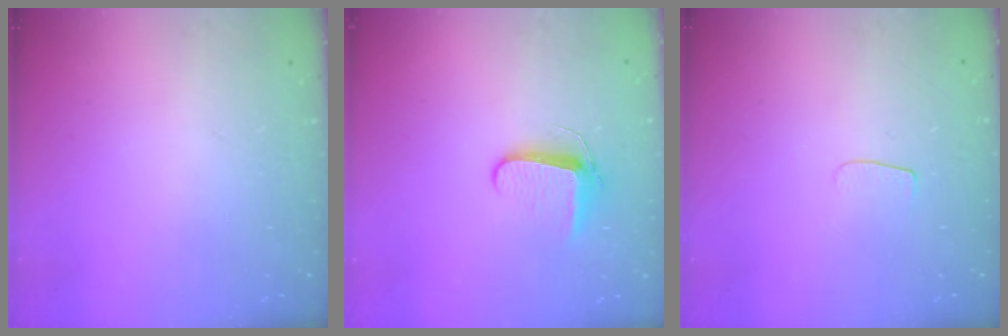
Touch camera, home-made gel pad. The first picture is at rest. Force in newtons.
{"total": 7.8, "press": 7.7, "slide": 1.1}
{"total": 3.3, "press": 3.3, "slide": 0.3}